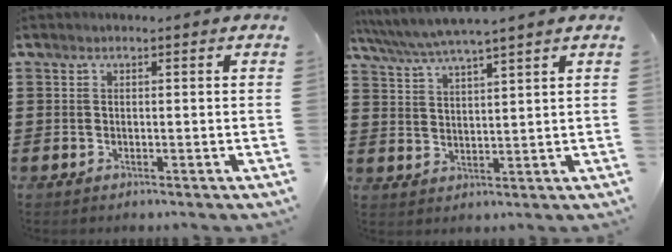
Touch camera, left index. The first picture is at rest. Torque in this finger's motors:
{"motor_torque": [1.08, -1.06, 0.71, 0.21]}